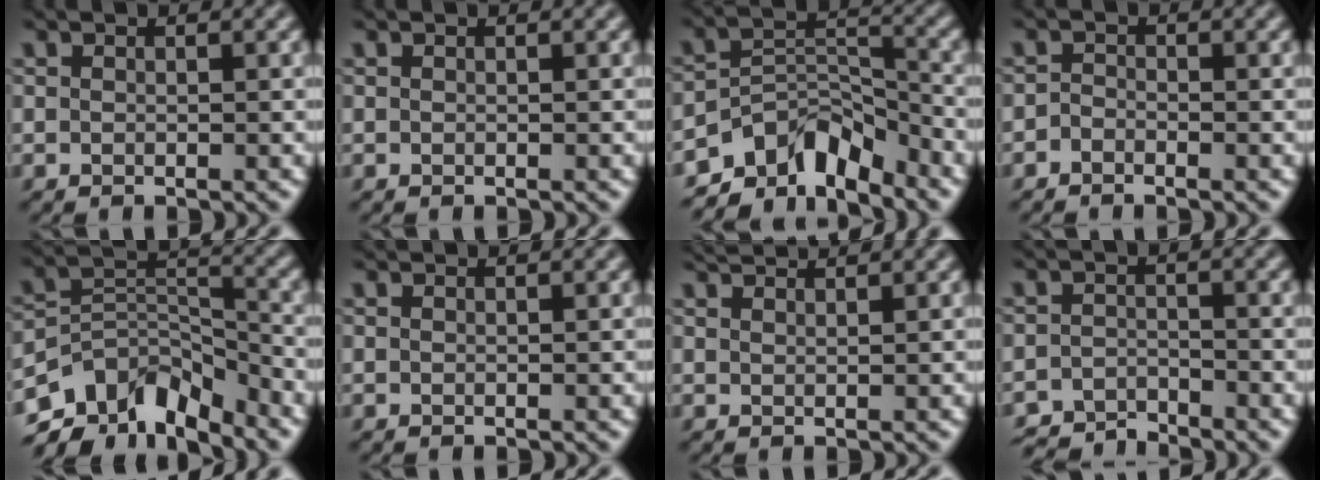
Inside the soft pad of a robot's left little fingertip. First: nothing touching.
{"total": 0.0}
{"total": 6.3, "force": [-5.4, 2.5, 2.2], "torque": [-0.022, 0.001, -0.106]}
{"total": 1.1, "force": [-1.0, 0.5, 0.2], "torque": [-0.001, 0.004, -0.025]}
{"total": 8.5, "force": [-6.8, 3.7, 3.6], "torque": [-0.049, -0.006, -0.131]}
{"total": 0.7, "force": [0.7, -0.1, 0.0], "torque": [-0.007, 0.004, 0.014]}
{"total": 2.2, "force": [2.1, -0.2, 0.5], "torque": [-0.014, 0.009, 0.037]}
{"total": 4.2, "force": [-4.1, 1.1, 0.3], "torque": [0.005, -0.005, -0.074]}